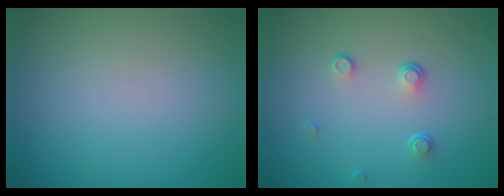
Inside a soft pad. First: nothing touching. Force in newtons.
{"total": 1.4, "press": 0.8, "slide": 1.2}